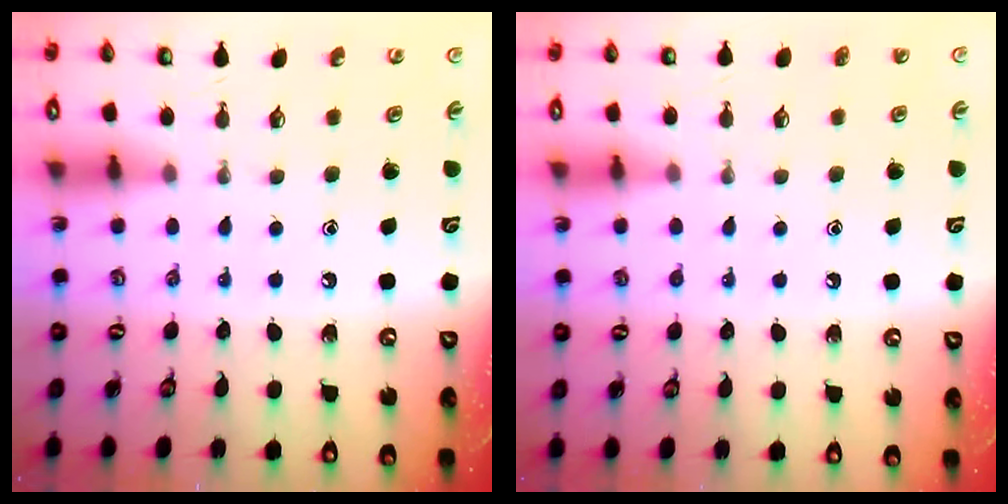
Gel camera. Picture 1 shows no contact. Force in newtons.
{"total": 1.0, "press": 1.0, "slide": 0.1}